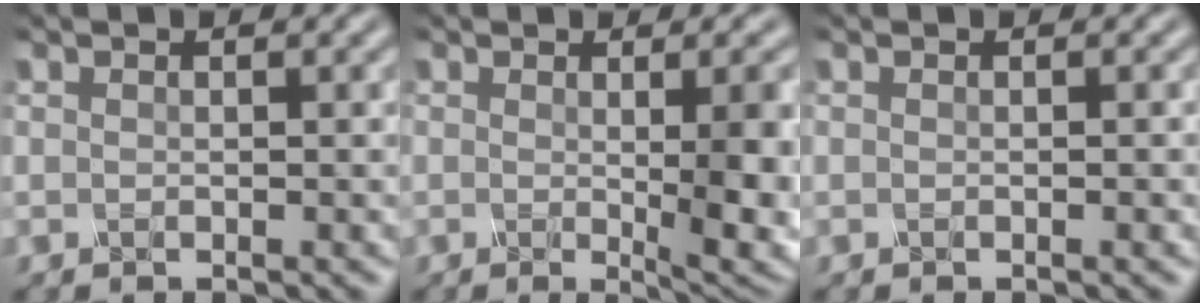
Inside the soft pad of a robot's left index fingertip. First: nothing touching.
{"total": 6.1, "force": [-0.4, 1.5, 5.9], "torque": [-0.065, -0.010, 0.000]}
{"total": 0.5, "force": [-0.1, 0.1, 0.5], "torque": [-0.004, 0.000, -0.001]}